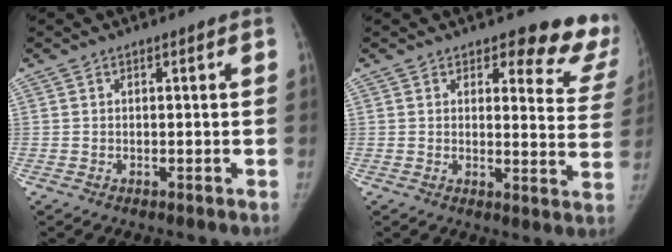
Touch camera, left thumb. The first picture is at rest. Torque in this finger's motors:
{"motor_torque": [0.04, 0.06, 0.49, -0.04, 0.01]}